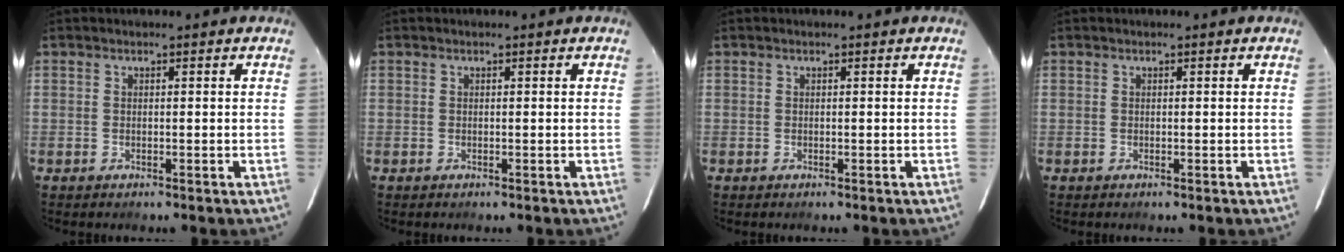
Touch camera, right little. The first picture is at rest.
{"total": 0.0}
{"total": 0.0}
{"total": 0.0}